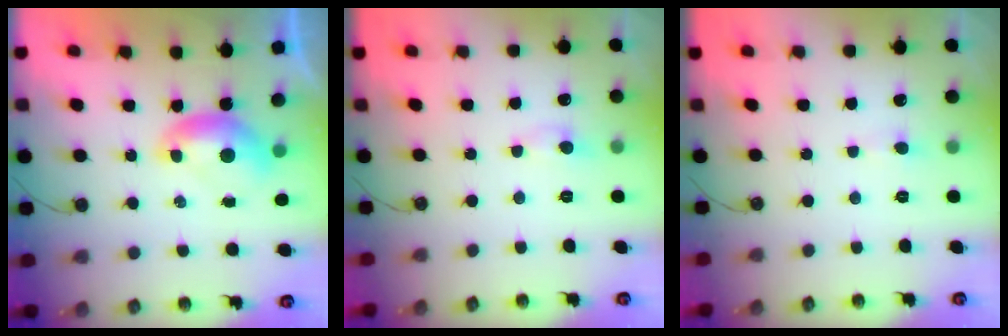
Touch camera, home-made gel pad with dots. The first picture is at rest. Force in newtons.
{"total": 0.7, "press": 0.5, "slide": 0.6}
{"total": 0.7, "press": 0.4, "slide": 0.5}